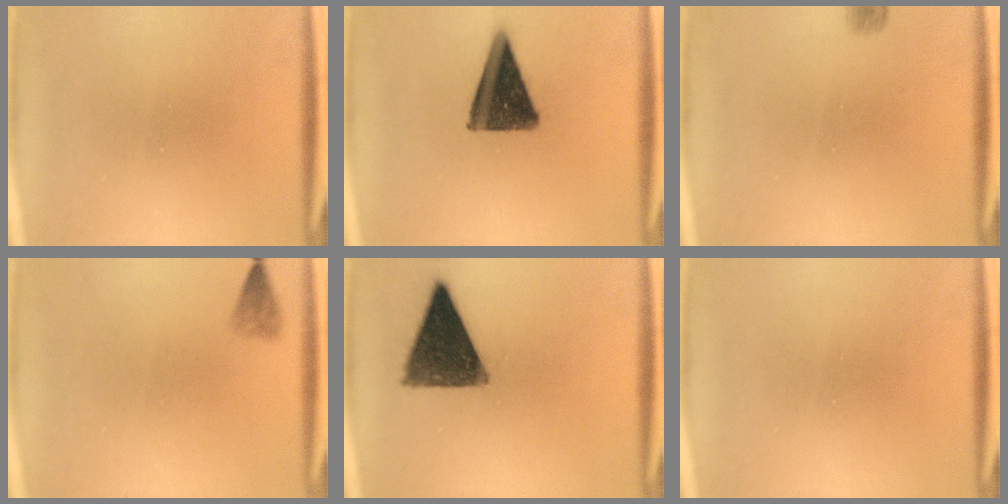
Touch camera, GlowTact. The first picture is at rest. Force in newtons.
{"total": 12.2}
{"total": 1.3}
{"total": 2.1}
{"total": 12.6}
{"total": 0.0}